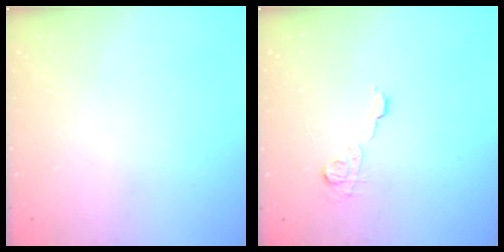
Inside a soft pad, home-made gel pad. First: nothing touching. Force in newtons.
{"total": 7.3, "press": 7.2, "slide": 0.4}